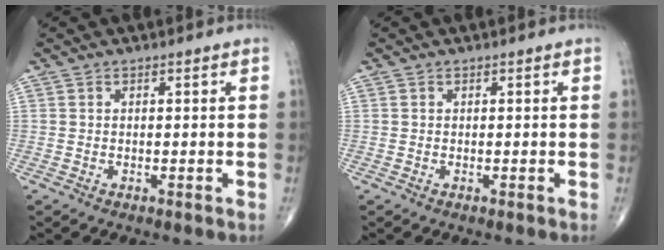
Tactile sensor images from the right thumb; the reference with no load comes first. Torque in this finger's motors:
{"motor_torque": [0.02, 0.21, -0.17, -0.11, 0.06]}